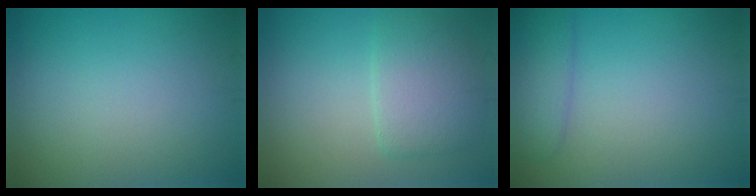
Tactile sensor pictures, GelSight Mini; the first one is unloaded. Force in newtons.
{"total": 3.9, "press": 3.8, "slide": 0.2}
{"total": 2.9, "press": 2.9, "slide": 0.3}